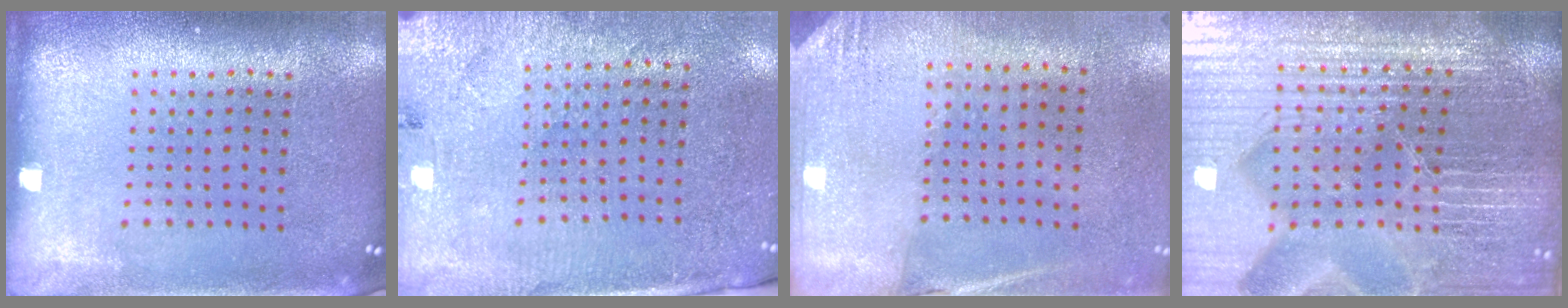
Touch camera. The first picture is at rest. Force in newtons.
{"total": 2.8, "press": 2.6, "slide": 1.2}
{"total": 2.7, "press": 2.4, "slide": 1.3}
{"total": 6.7, "press": 5.9, "slide": 3.2}